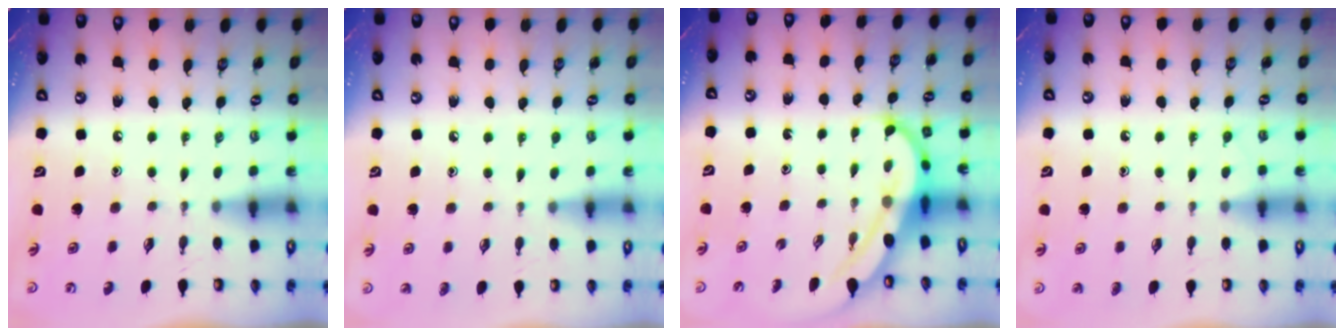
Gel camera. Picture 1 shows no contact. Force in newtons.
{"total": 3.4, "press": 3.3, "slide": 0.5}
{"total": 6.2, "press": 6.1, "slide": 1.3}
{"total": 4.2, "press": 4.2, "slide": 0.4}